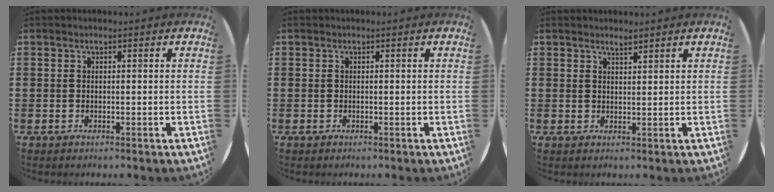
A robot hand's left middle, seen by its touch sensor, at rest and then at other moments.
{"total": 0.0}
{"total": 1.6, "force": [1.6, 0.1, 0.3], "torque": [-0.006, 0.001, 0.029]}